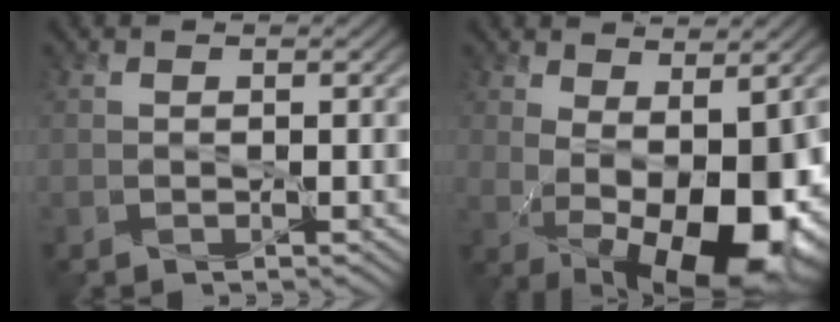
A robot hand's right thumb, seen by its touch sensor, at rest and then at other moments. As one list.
[{"total": 12.9, "force": [-1.5, 6.0, 11.3], "torque": [-0.178, -0.021, -0.005]}]